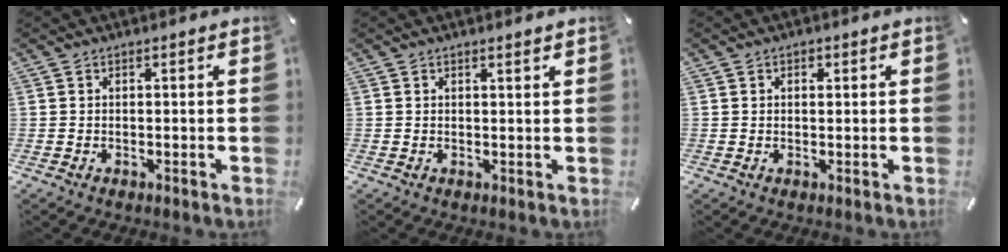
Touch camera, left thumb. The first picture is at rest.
{"total": 0.9, "force": [0.7, 0.1, 0.5], "torque": [-0.009, -0.001, 0.013]}
{"total": 1.1, "force": [0.3, 1.0, 0.5], "torque": [-0.002, 0.002, 0.003]}